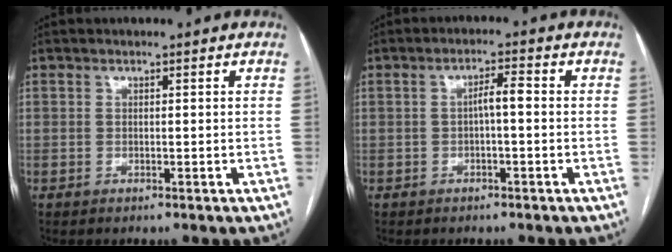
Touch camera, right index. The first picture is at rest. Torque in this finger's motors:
{"motor_torque": [0.76, -0.02, 0.27, 0.08]}